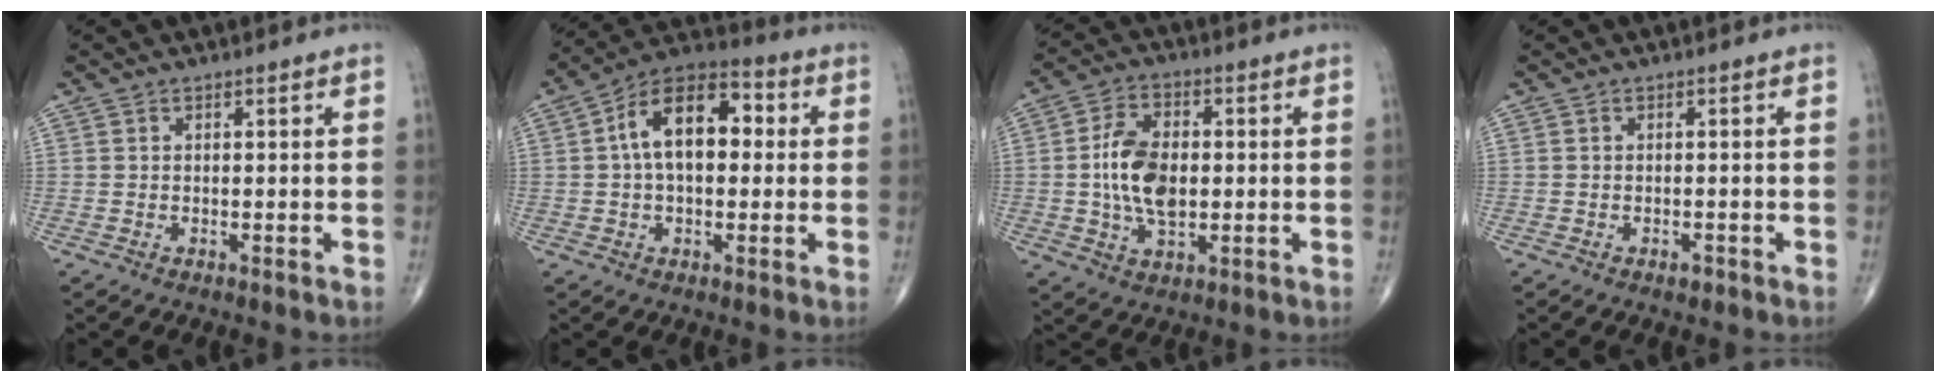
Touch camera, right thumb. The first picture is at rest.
{"total": 14.1, "force": [1.8, 8.2, 11.4], "torque": [-0.172, 0.034, 0.017]}
{"total": 11.0, "force": [-0.1, 6.6, 8.8], "torque": [-0.153, 0.005, -0.003]}
{"total": 1.1, "force": [-0.7, 0.5, 0.6], "torque": [-0.005, 0.000, -0.012]}